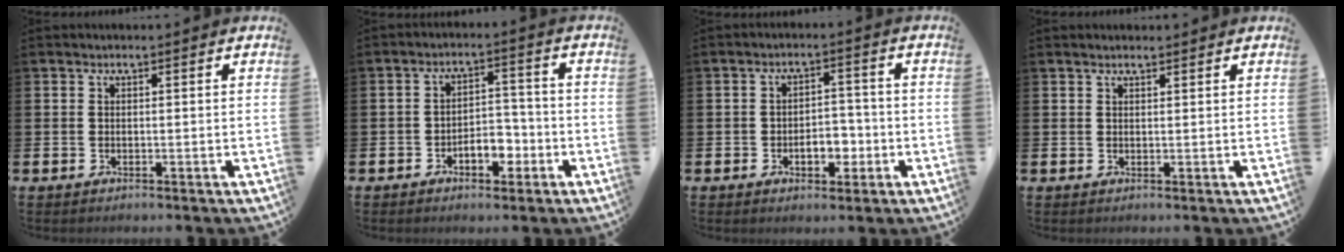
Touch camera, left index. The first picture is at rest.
{"total": 4.0, "force": [-2.2, 2.4, 2.4], "torque": [-0.037, 0.002, -0.046]}
{"total": 4.2, "force": [-1.4, 2.8, 2.8], "torque": [-0.039, 0.002, -0.032]}
{"total": 1.3, "force": [1.2, 0.3, 0.3], "torque": [0.007, -0.003, 0.018]}